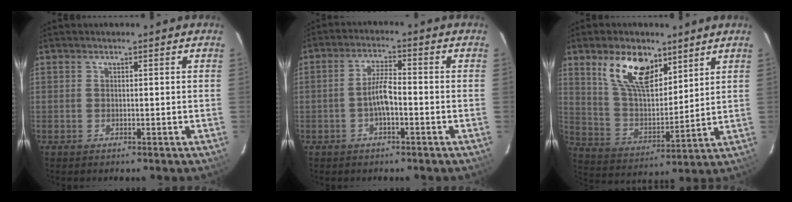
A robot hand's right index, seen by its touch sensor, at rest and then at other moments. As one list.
[{"total": 4.6, "force": [-1.6, 1.0, 4.2], "torque": [-0.083, 0.009, -0.030]}, {"total": 13.9, "force": [8.3, 6.8, 8.9], "torque": [-0.167, 0.011, 0.163]}]